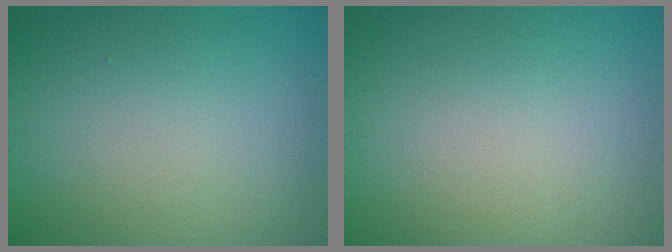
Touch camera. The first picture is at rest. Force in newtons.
{"total": 0.0}